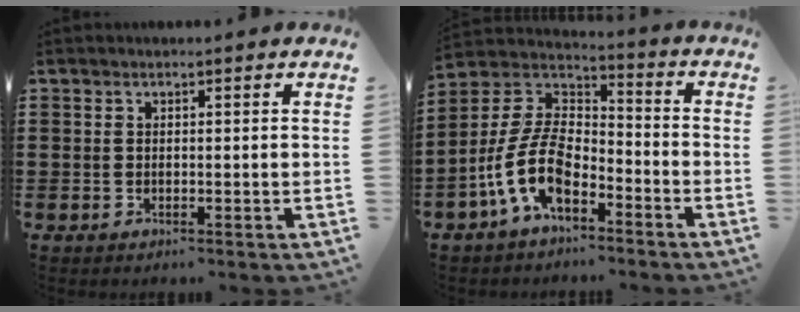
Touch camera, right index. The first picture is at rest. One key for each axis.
{"total": 10.9, "fx": -5.6, "fy": 5.3, "fz": 7.7, "tx": -0.201, "ty": -0.009, "tz": -0.118}